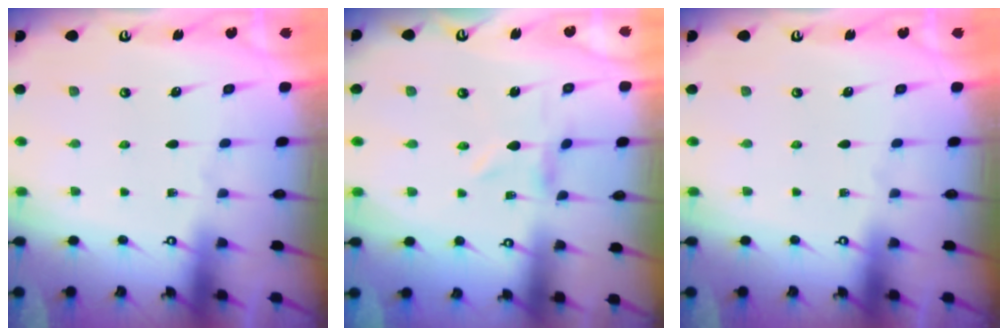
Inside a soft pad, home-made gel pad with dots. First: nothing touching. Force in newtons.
{"total": 0.0}
{"total": 0.0}